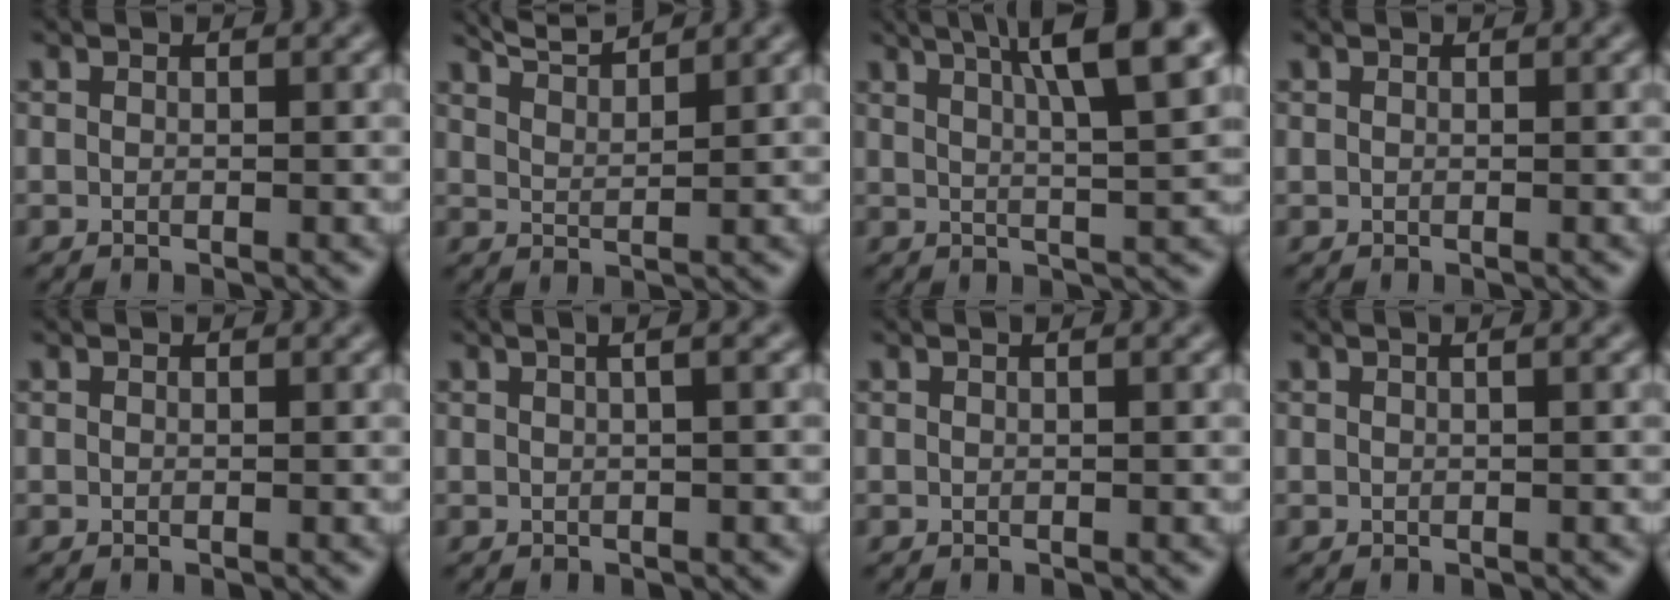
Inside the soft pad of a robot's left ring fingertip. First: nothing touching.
{"total": 3.7, "force": [3.4, 0.5, 1.4], "torque": [-0.015, 0.009, 0.054]}
{"total": 8.3, "force": [4.2, 1.5, 7.0], "torque": [-0.078, 0.022, 0.057]}
{"total": 0.0}
{"total": 0.0}
{"total": 3.6, "force": [1.3, 1.5, 3.0], "torque": [-0.015, 0.018, -0.009]}
{"total": 0.7, "force": [0.2, 0.0, 0.7], "torque": [-0.010, 0.005, 0.000]}
{"total": 1.4, "force": [0.5, 0.4, 1.2], "torque": [-0.017, 0.005, -0.003]}